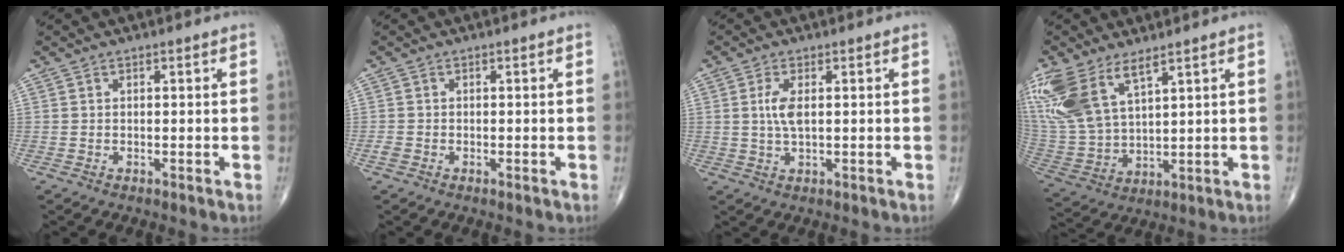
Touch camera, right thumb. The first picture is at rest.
{"total": 1.2, "force": [-0.6, 0.7, 0.8], "torque": [-0.018, -0.001, -0.013]}
{"total": 4.0, "force": [0.7, 1.6, 3.7], "torque": [-0.084, -0.001, 0.016]}
{"total": 16.0, "force": [9.1, 7.3, 11.0], "torque": [-0.250, -0.027, 0.196]}